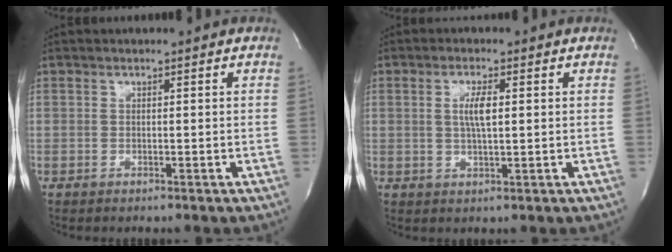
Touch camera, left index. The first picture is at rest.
{"total": 3.8, "force": [0.5, 0.7, 3.7], "torque": [-0.074, -0.001, 0.010]}